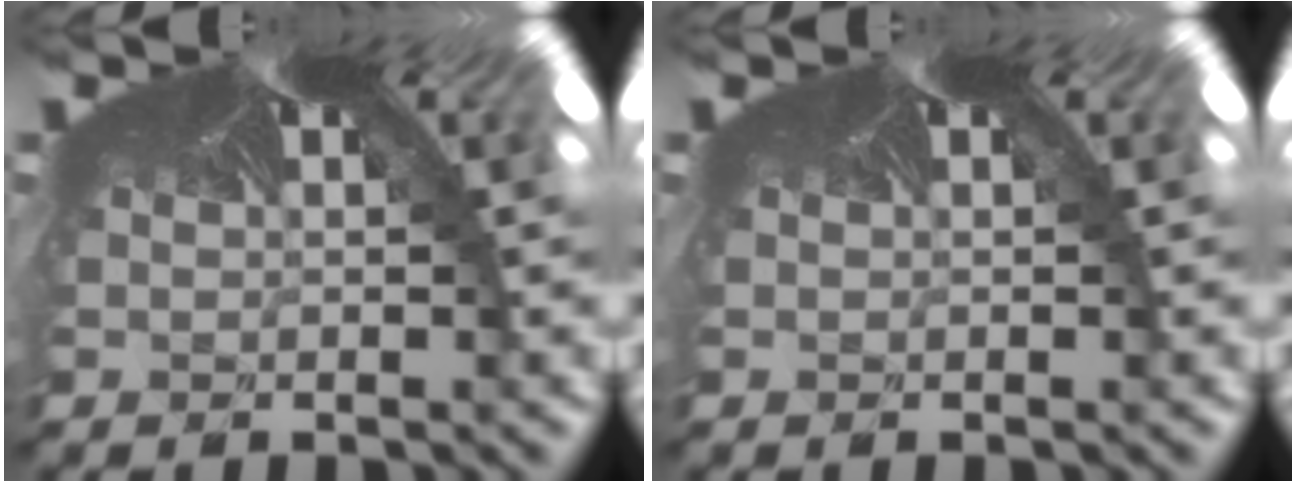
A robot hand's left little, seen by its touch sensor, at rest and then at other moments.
{"total": 0.0}